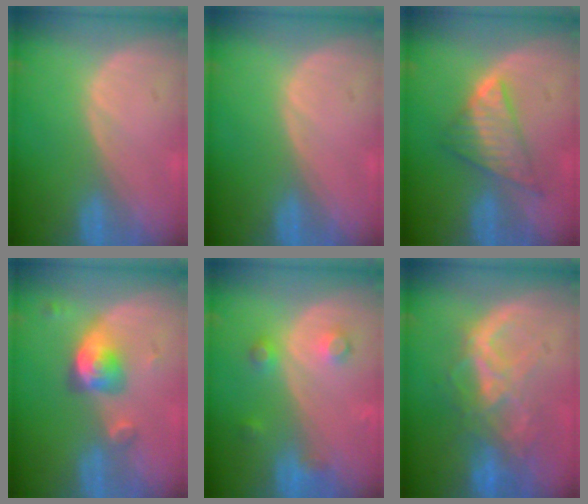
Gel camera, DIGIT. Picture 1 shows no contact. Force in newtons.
{"total": 0.0}
{"total": 5.9, "press": 5.9, "slide": 0.1}
{"total": 4.9, "press": 4.8, "slide": 1.1}
{"total": 3.8, "press": 3.5, "slide": 1.4}
{"total": 8.8, "press": 7.6, "slide": 4.4}